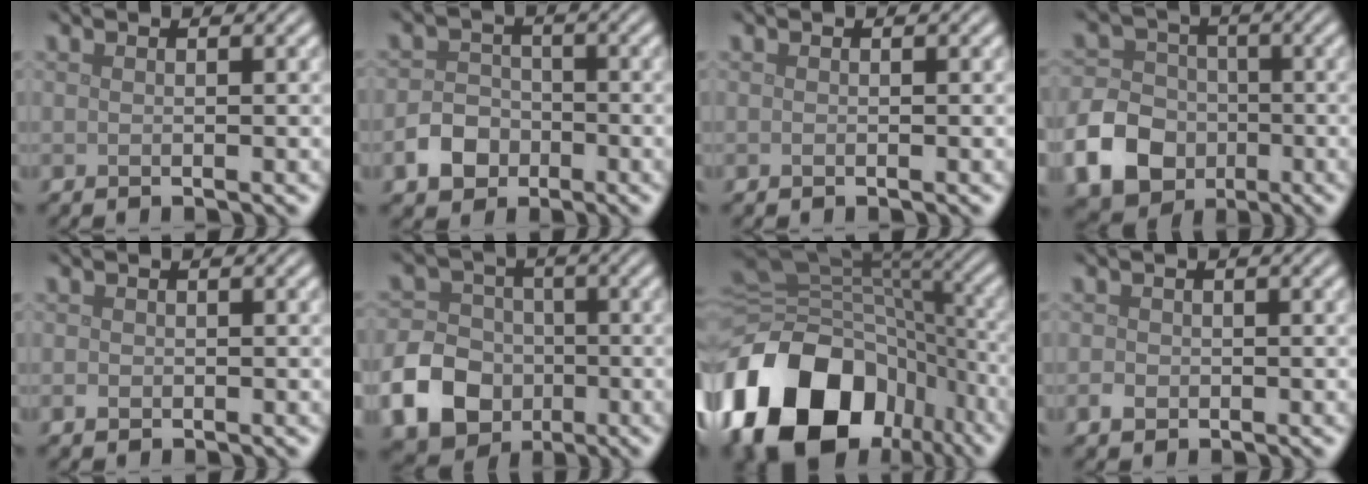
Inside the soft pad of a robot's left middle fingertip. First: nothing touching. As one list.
[{"total": 3.4, "force": [-1.6, 2.7, 1.4], "torque": [-0.024, 0.002, -0.033]}, {"total": 0.0}, {"total": 10.2, "force": [-4.1, 8.4, 4.1], "torque": [-0.081, -0.035, -0.102]}, {"total": 0.8, "force": [-0.2, 0.7, 0.3], "torque": [-0.004, -0.004, -0.006]}, {"total": 11.3, "force": [-4.4, 9.5, 4.3], "torque": [-0.085, -0.039, -0.104]}, {"total": 17.3, "force": [-7.7, 12.2, 9.5], "torque": [-0.205, -0.021, -0.131]}, {"total": 1.2, "force": [-0.4, 1.0, 0.5], "torque": [-0.006, -0.002, -0.011]}]